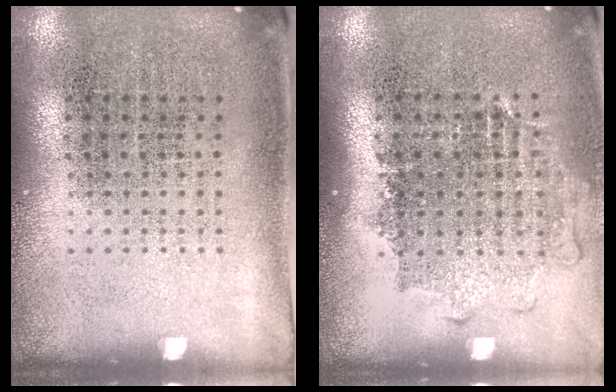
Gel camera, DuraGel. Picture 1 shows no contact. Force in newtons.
{"total": 1.1, "press": 1.0, "slide": 0.5}